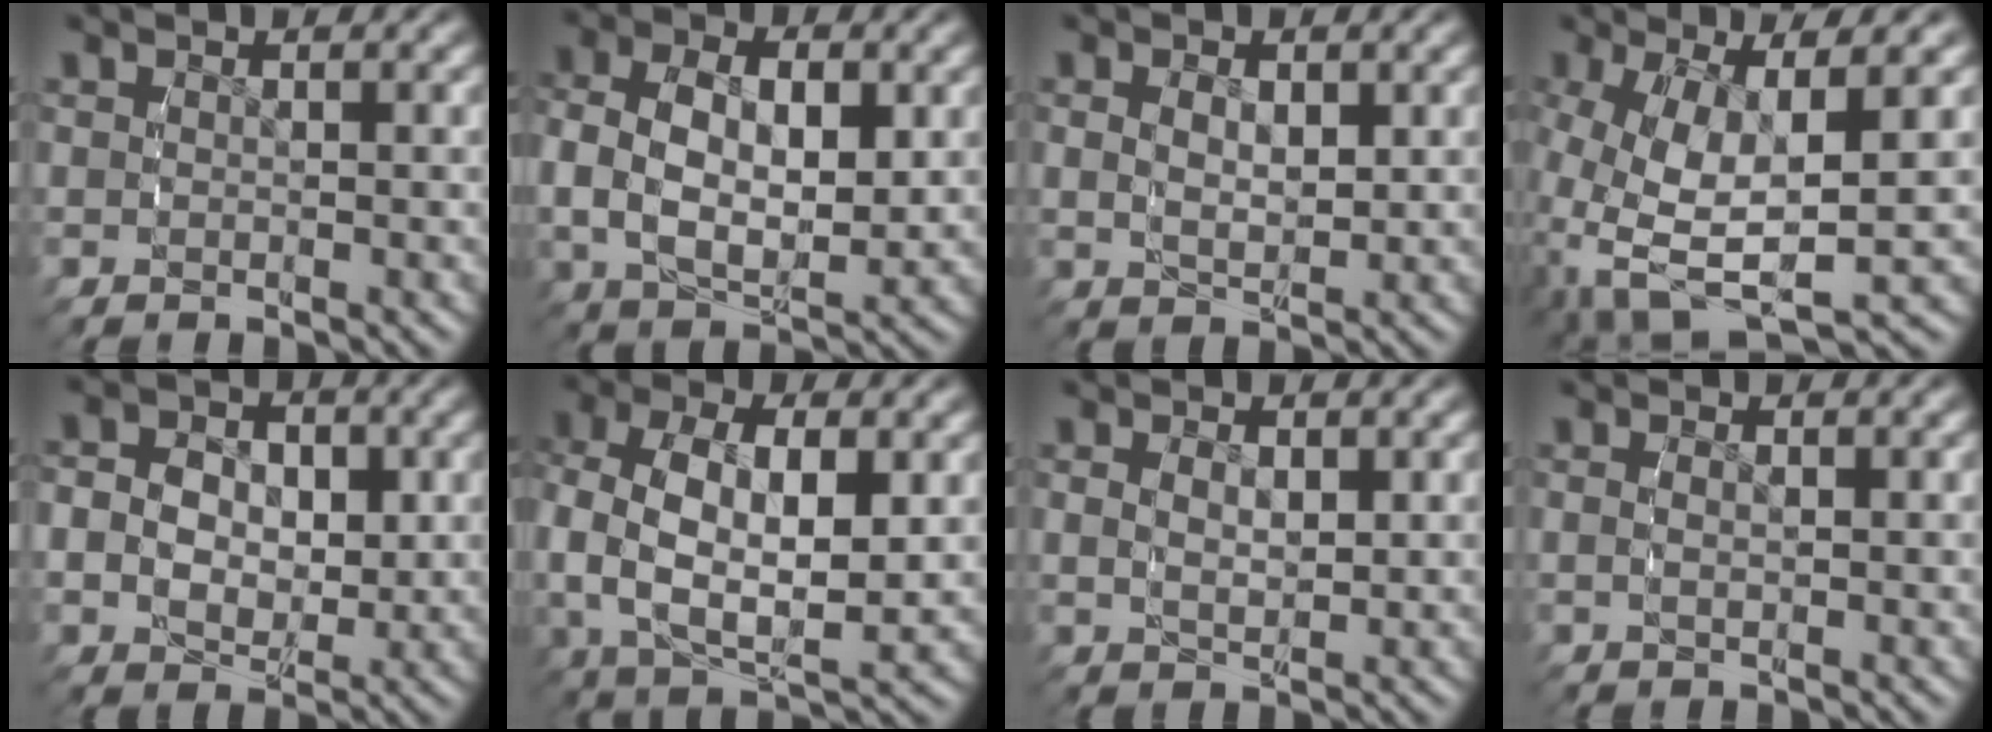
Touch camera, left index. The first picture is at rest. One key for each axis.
{"total": 7.6, "fx": 0.4, "fy": 4.9, "fz": 5.7, "tx": -0.116, "ty": -0.016, "tz": 0.014}
{"total": 2.6, "fx": 0.6, "fy": 1.4, "fz": 2.2, "tx": -0.035, "ty": -0.013, "tz": 0.021}
{"total": 10.3, "fx": -2.0, "fy": 6.0, "fz": 8.2, "tx": -0.187, "ty": -0.055, "tz": 0.002}
{"total": 6.1, "fx": 0.0, "fy": 4.9, "fz": 3.6, "tx": -0.074, "ty": -0.019, "tz": 0.002}
{"total": 8.9, "fx": -0.1, "fy": 5.4, "fz": 7.0, "tx": -0.155, "ty": -0.026, "tz": 0.011}
{"total": 2.1, "fx": 0.6, "fy": 1.0, "fz": 1.8, "tx": -0.029, "ty": -0.011, "tz": 0.019}
{"total": 0.7, "fx": 0.0, "fy": 0.1, "fz": 0.7, "tx": -0.016, "ty": -0.005, "tz": 0.003}